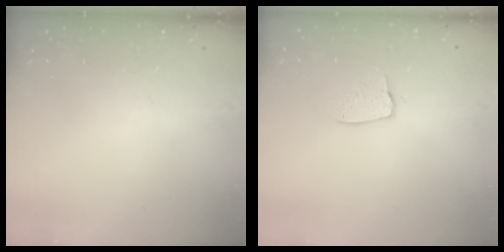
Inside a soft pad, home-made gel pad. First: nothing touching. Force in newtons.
{"total": 5.2, "press": 5.2, "slide": 0.3}